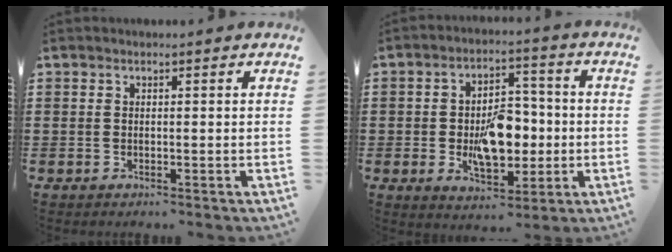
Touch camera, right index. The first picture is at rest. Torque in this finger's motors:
{"motor_torque": [2.14, 0.00, 1.05, 0.21]}